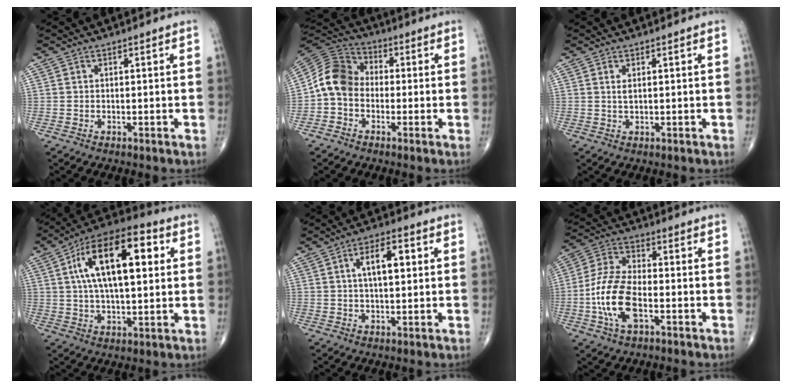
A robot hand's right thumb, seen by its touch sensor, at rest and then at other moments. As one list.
[{"total": 9.4, "force": [-1.3, 7.6, 5.4], "torque": [-0.092, 0.031, -0.042]}, {"total": 1.2, "force": [0.4, 0.4, 1.1], "torque": [-0.024, -0.002, 0.011]}, {"total": 19.5, "force": [4.8, 8.7, 16.8], "torque": [-0.264, 0.017, 0.069]}, {"total": 7.3, "force": [1.7, 3.2, 6.3], "torque": [-0.092, 0.007, 0.023]}, {"total": 12.4, "force": [-3.3, 6.1, 10.3], "torque": [-0.216, 0.020, -0.068]}]